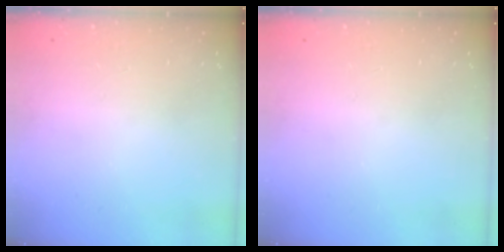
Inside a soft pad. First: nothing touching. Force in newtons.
{"total": 0.0}